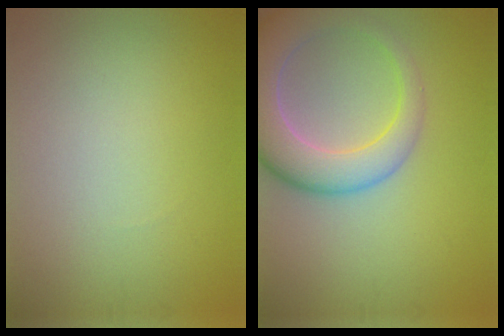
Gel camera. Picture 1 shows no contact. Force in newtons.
{"total": 7.8, "press": 7.8, "slide": 0.8}